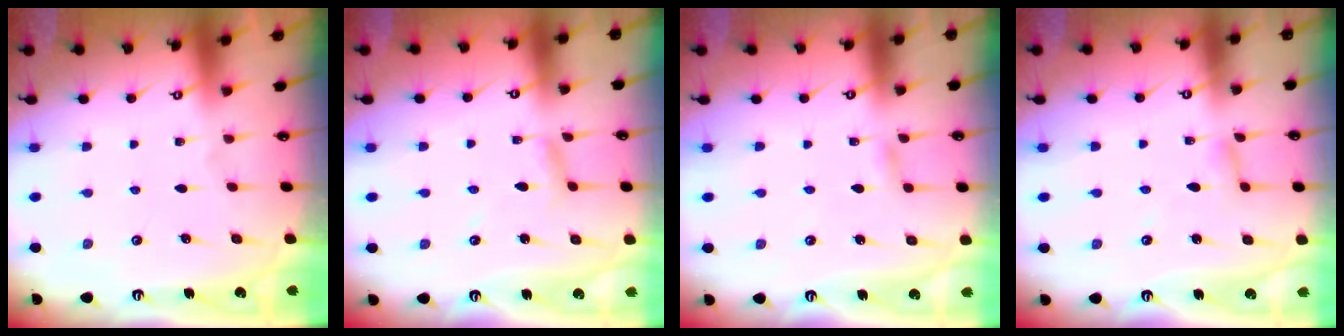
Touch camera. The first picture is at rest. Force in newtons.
{"total": 4.0, "press": 4.0, "slide": 0.3}
{"total": 2.7, "press": 2.7, "slide": 0.2}
{"total": 2.5, "press": 2.5, "slide": 0.2}